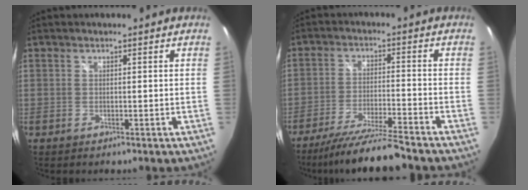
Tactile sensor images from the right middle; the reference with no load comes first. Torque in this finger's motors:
{"motor_torque": [1.07, -1.07, 0.40, 0.07]}